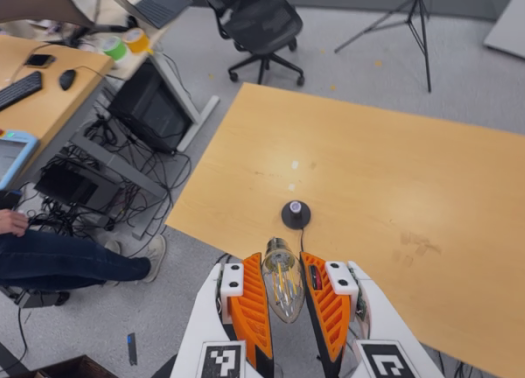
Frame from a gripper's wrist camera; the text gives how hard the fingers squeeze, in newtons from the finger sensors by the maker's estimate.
{"total": 15.2, "left": 16.2, "right": 14.1}